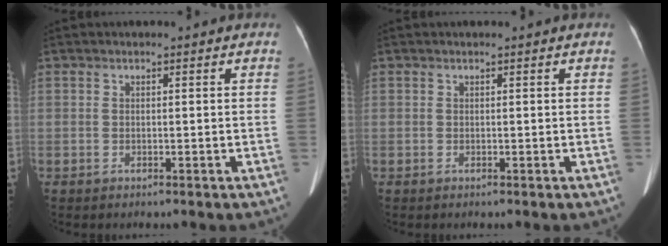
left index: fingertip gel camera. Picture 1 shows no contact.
{"total": 0.0}